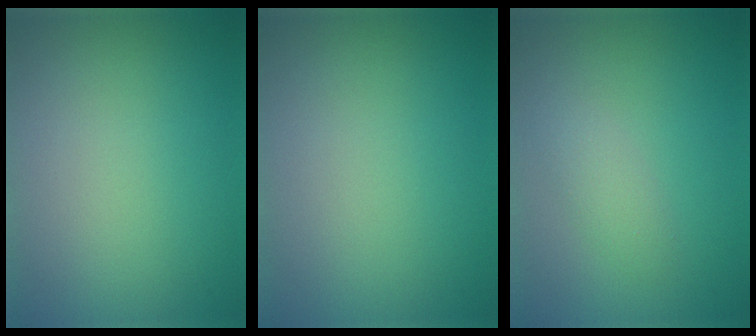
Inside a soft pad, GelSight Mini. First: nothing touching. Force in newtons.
{"total": 0.0}
{"total": 1.5, "press": 1.5, "slide": 0.0}